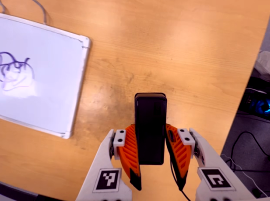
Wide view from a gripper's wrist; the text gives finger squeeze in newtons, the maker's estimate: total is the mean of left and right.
{"total": 4.3, "left": 2.9, "right": 5.8}